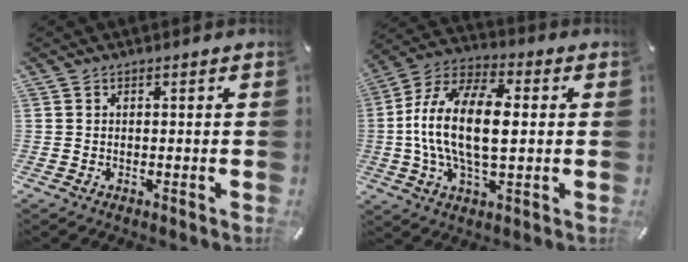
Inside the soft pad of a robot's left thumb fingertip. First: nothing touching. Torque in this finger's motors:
{"motor_torque": [-0.09, 2.19, 1.81, -0.96, 0.77]}